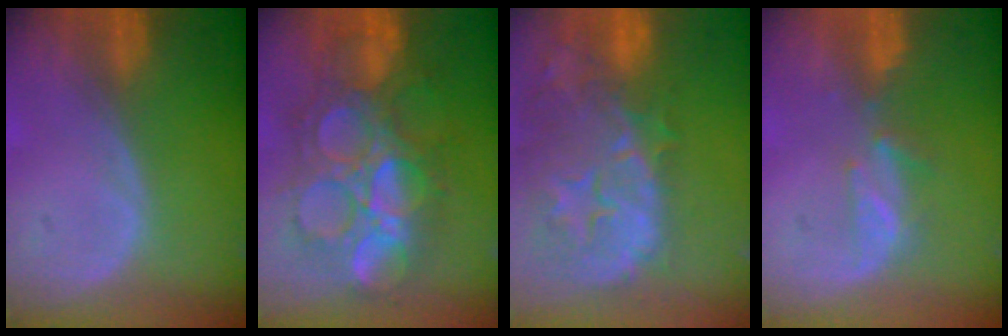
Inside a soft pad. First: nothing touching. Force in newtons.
{"total": 11.8, "press": 11.7, "slide": 1.3}
{"total": 15.0, "press": 11.9, "slide": 9.0}
{"total": 3.0, "press": 2.9, "slide": 0.8}